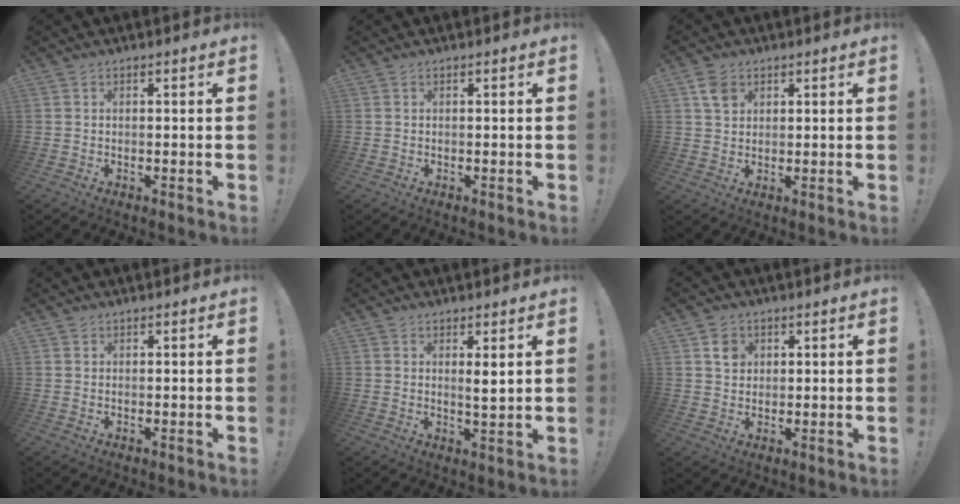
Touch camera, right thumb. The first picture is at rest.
{"total": 0.0}
{"total": 4.5, "force": [2.3, 3.4, 1.7], "torque": [-0.023, -0.004, 0.045]}
{"total": 0.7, "force": [0.5, 0.5, 0.0], "torque": [0.006, -0.004, 0.010]}
{"total": 3.2, "force": [1.6, 0.2, 2.8], "torque": [-0.038, -0.017, 0.021]}
{"total": 4.4, "force": [1.8, 3.9, 0.6], "torque": [0.010, -0.009, 0.029]}